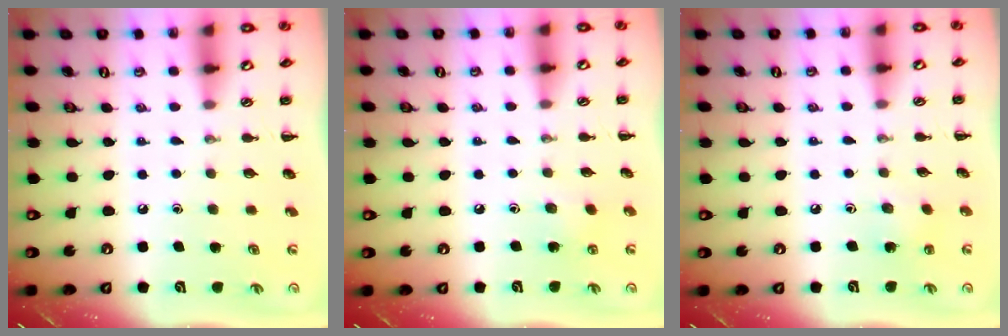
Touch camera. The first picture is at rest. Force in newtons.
{"total": 3.5, "press": 3.4, "slide": 1.0}
{"total": 3.8, "press": 3.7, "slide": 1.2}